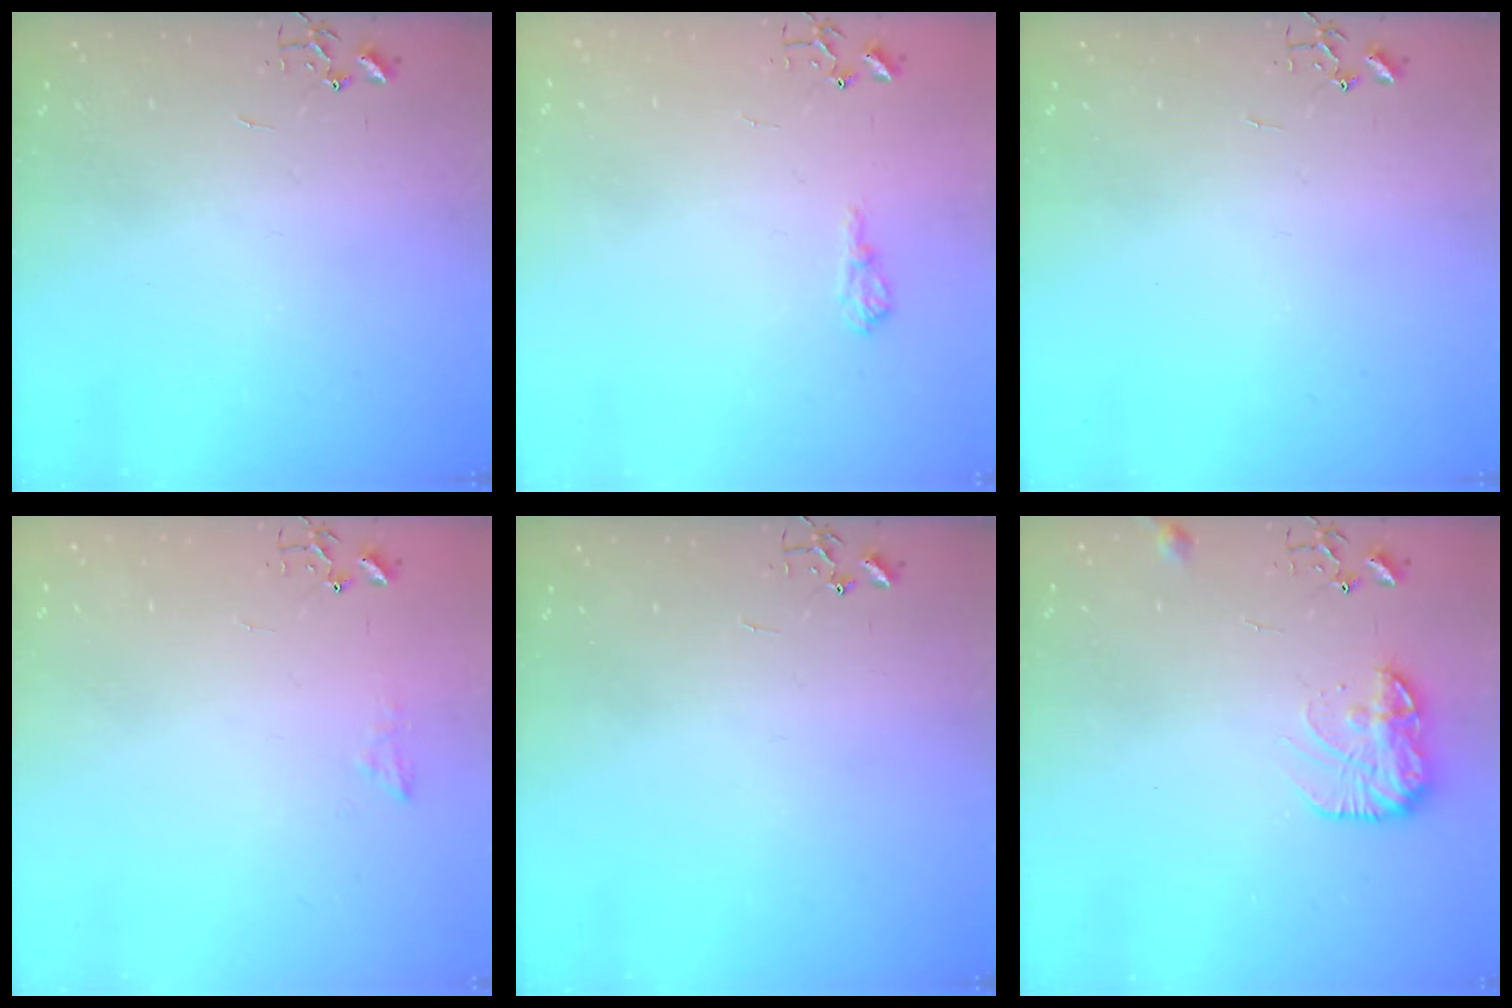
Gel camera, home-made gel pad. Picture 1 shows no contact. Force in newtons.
{"total": 7.1, "press": 7.1, "slide": 0.9}
{"total": 0.0}
{"total": 6.9, "press": 6.8, "slide": 0.7}
{"total": 0.0}
{"total": 11.5, "press": 11.4, "slide": 0.6}